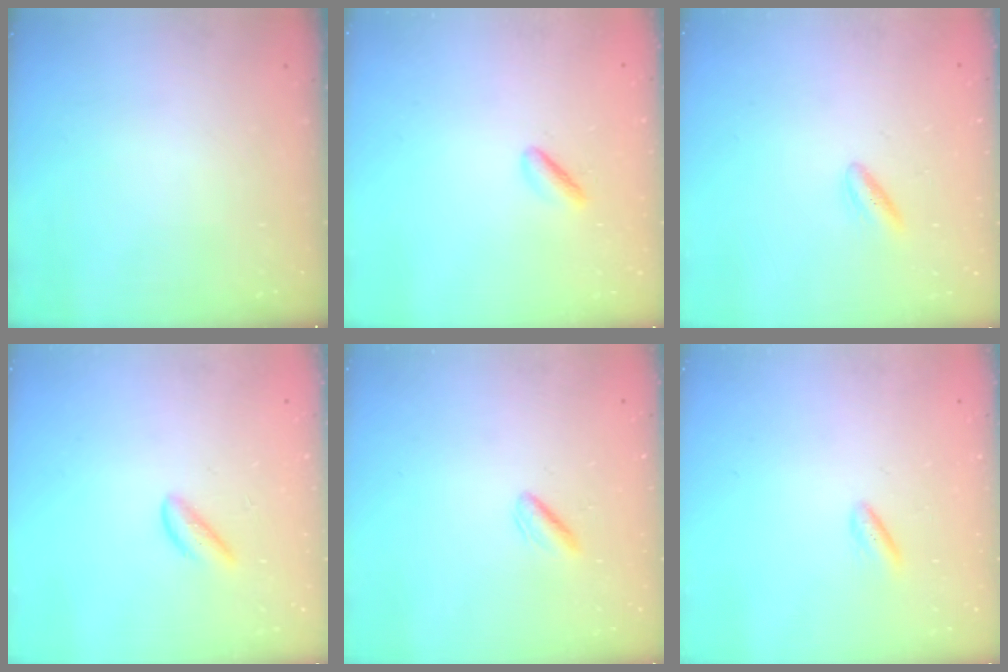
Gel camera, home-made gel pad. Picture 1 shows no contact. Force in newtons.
{"total": 2.4, "press": 2.2, "slide": 1.0}
{"total": 2.5, "press": 2.1, "slide": 1.3}
{"total": 1.9, "press": 1.9, "slide": 0.4}
{"total": 1.7, "press": 1.3, "slide": 1.0}
{"total": 2.0, "press": 1.8, "slide": 1.0}